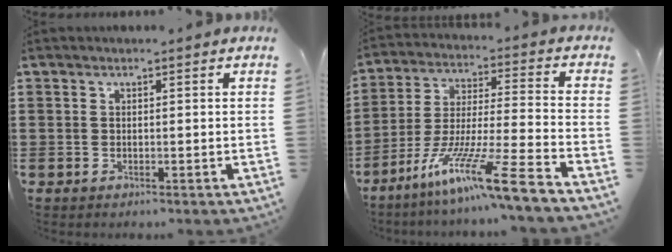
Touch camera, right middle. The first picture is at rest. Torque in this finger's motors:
{"motor_torque": [2.14, 0.00, 0.96, 0.21]}